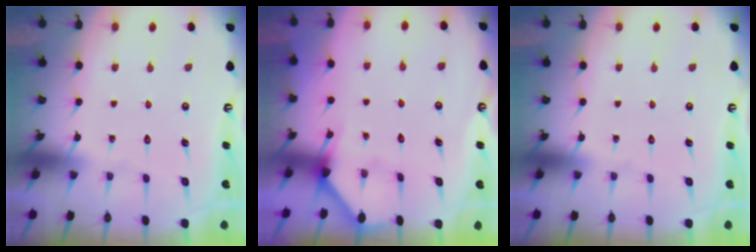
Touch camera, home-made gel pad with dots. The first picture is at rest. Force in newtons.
{"total": 1.8, "press": 1.8, "slide": 0.1}
{"total": 0.0}